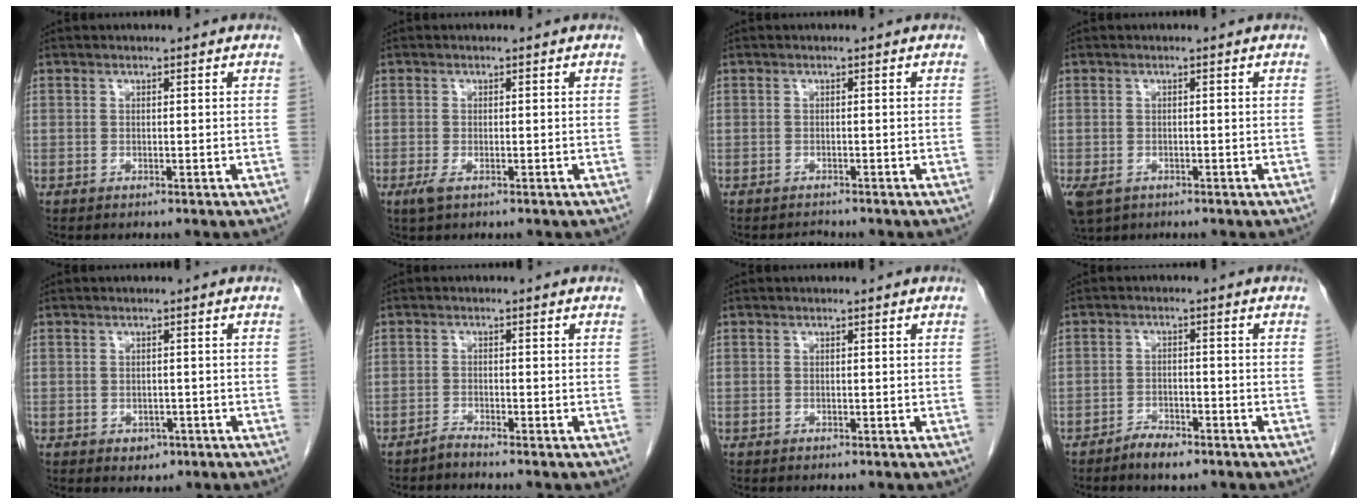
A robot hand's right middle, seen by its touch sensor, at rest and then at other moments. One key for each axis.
{"total": 1.7, "fx": -0.8, "fy": 0.7, "fz": 1.4, "tx": -0.031, "ty": -0.002, "tz": -0.010}
{"total": 1.0, "fx": -1.0, "fy": 0.1, "fz": -0.2, "tx": 0.000, "ty": -0.007, "tz": -0.013}
{"total": 5.2, "fx": -2.9, "fy": 3.5, "fz": 2.5, "tx": -0.056, "ty": -0.010, "tz": -0.042}
{"total": 2.0, "fx": -0.9, "fy": 1.5, "fz": 1.0, "tx": -0.011, "ty": 0.003, "tz": -0.003}
{"total": 1.3, "fx": -1.2, "fy": -0.3, "fz": 0.0, "tx": 0.001, "ty": -0.004, "tz": -0.024}
{"total": 0.0}
{"total": 3.5, "fx": -2.8, "fy": 1.1, "fz": 1.7, "tx": -0.033, "ty": 0.001, "tz": -0.045}